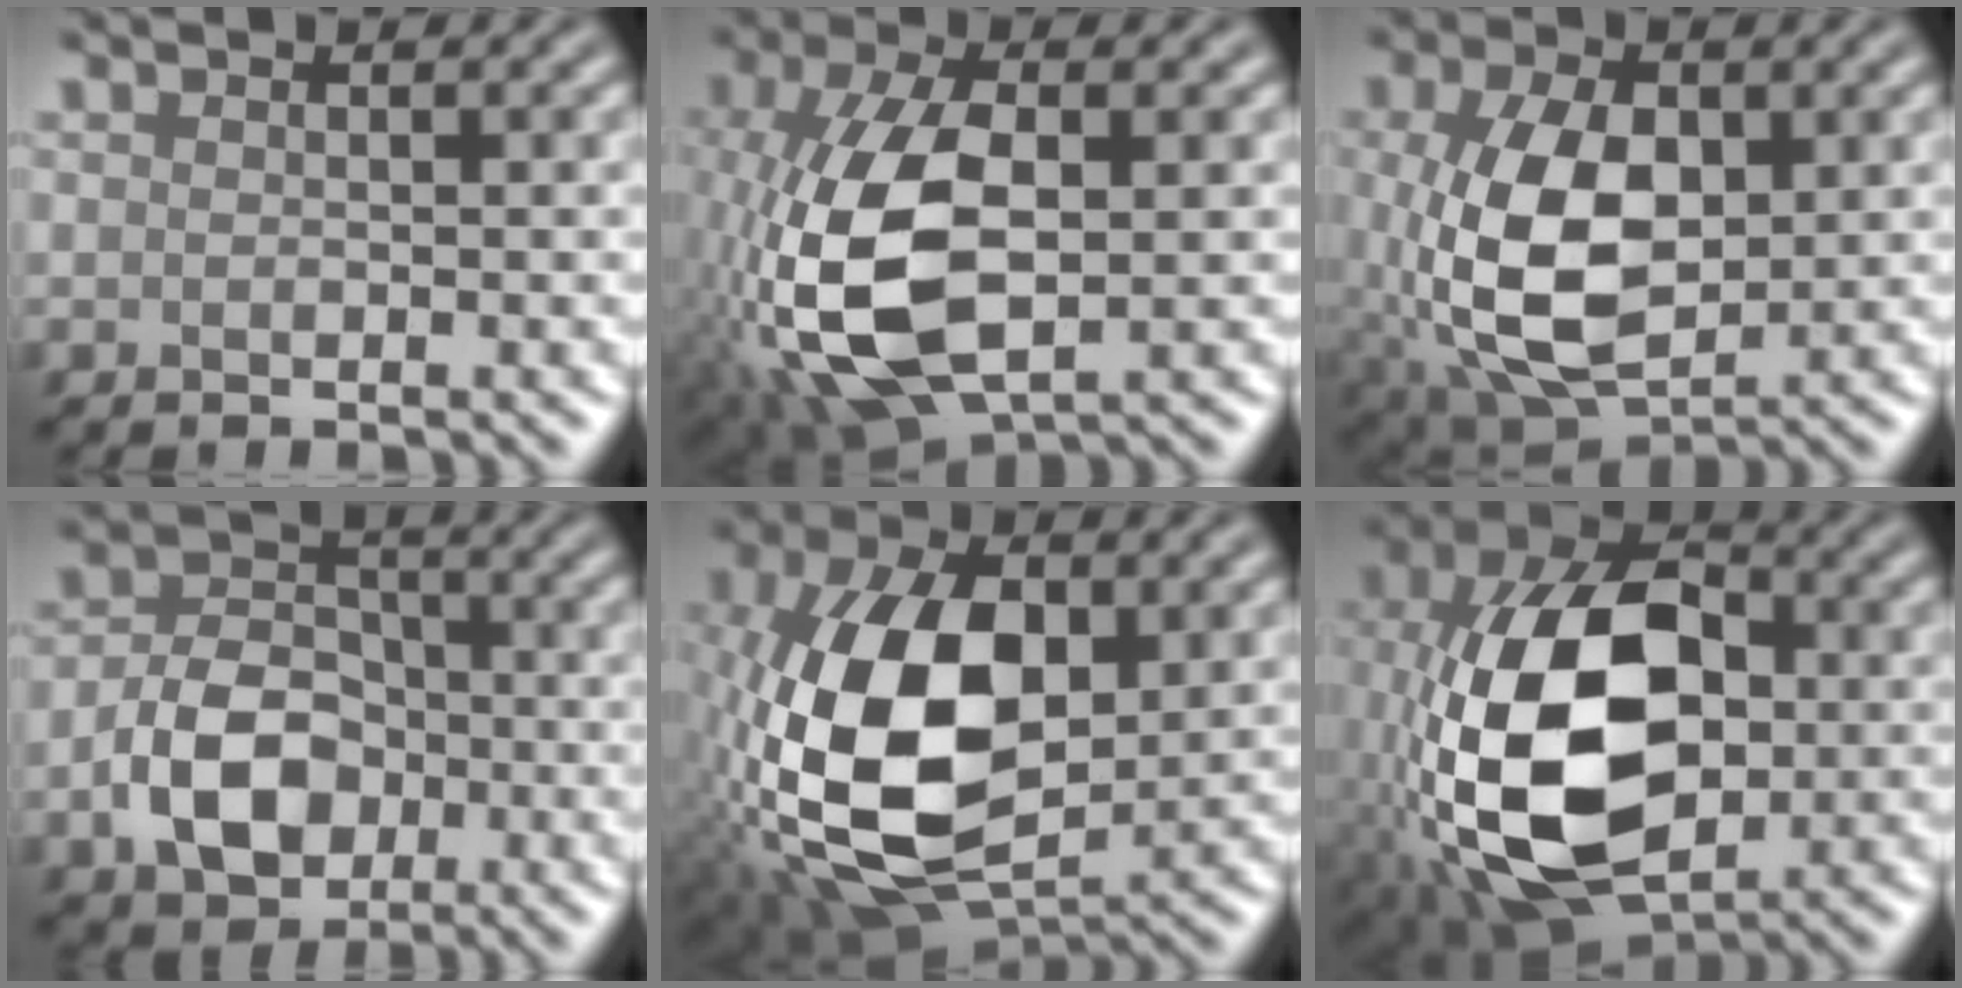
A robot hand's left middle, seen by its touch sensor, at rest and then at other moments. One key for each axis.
{"total": 10.3, "fx": -2.0, "fy": 5.5, "fz": 8.5, "tx": -0.204, "ty": -0.003, "tz": -0.038}
{"total": 9.5, "fx": 0.0, "fy": 5.7, "fz": 7.6, "tx": -0.172, "ty": -0.006, "tz": 0.005}
{"total": 6.0, "fx": -2.0, "fy": 4.4, "fz": 3.6, "tx": -0.069, "ty": 0.004, "tz": -0.041}
{"total": 13.3, "fx": -0.8, "fy": 7.8, "fz": 10.8, "tx": -0.229, "ty": 0.003, "tz": -0.019}
{"total": 15.0, "fx": -1.9, "fy": 9.3, "fz": 11.7, "tx": -0.237, "ty": 0.005, "tz": -0.047}